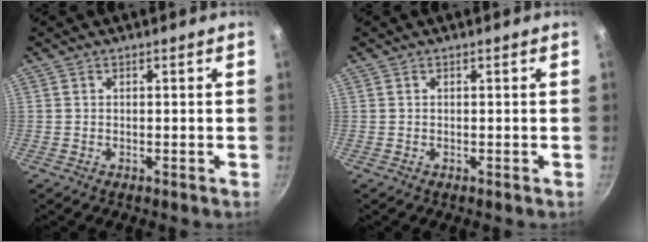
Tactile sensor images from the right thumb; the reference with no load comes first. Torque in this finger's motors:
{"motor_torque": [-0.11, 0.11, -0.50, 0.04, 0.00]}